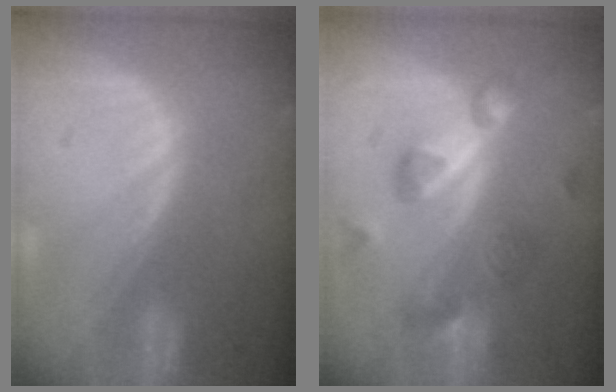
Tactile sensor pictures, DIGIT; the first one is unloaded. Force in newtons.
{"total": 9.4, "press": 8.2, "slide": 4.6}